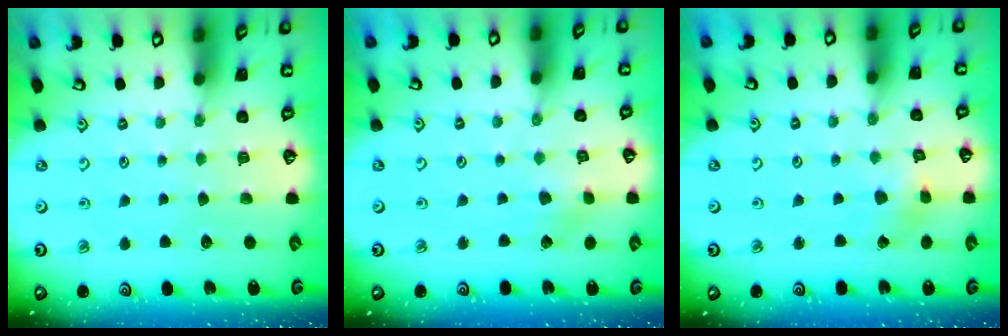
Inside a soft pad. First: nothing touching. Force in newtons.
{"total": 2.5, "press": 2.4, "slide": 0.3}
{"total": 2.6, "press": 2.6, "slide": 0.1}